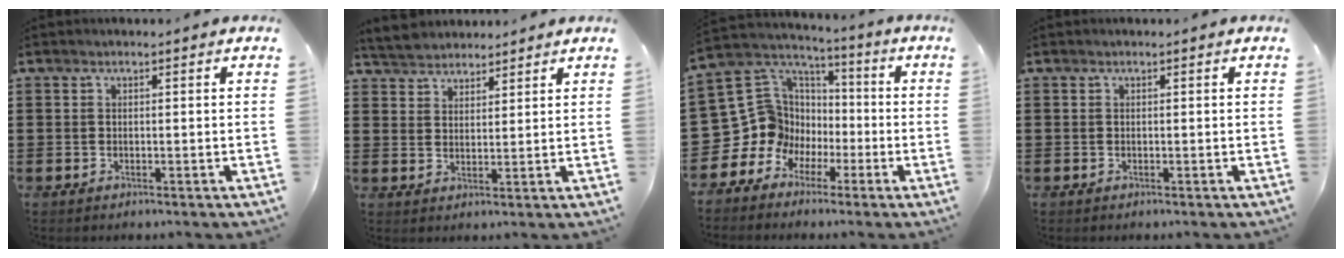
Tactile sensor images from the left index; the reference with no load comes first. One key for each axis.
{"total": 4.0, "fx": 3.8, "fy": 1.2, "fz": 0.2, "tx": -0.020, "ty": -0.004, "tz": 0.072}
{"total": 10.0, "fx": -1.9, "fy": 9.9, "fz": 0.5, "tx": -0.074, "ty": -0.028, "tz": -0.019}
{"total": 0.0}